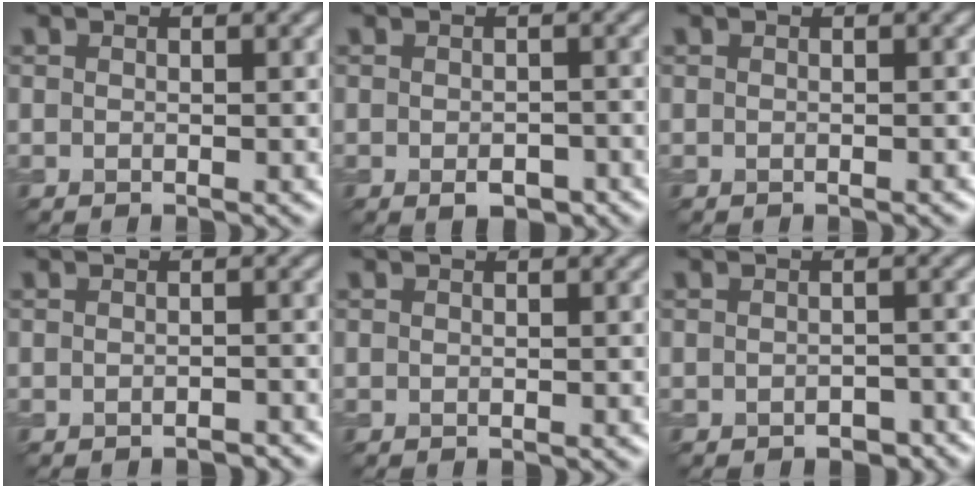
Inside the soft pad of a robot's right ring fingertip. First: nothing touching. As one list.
[{"total": 2.4, "force": [-1.1, 1.2, 1.7], "torque": [-0.026, -0.006, -0.015]}, {"total": 0.0}, {"total": 1.1, "force": [-1.0, 0.2, 0.3], "torque": [-0.003, 0.002, -0.014]}, {"total": 0.0}, {"total": 1.8, "force": [-1.1, 1.1, 0.9], "torque": [-0.013, -0.002, -0.013]}]